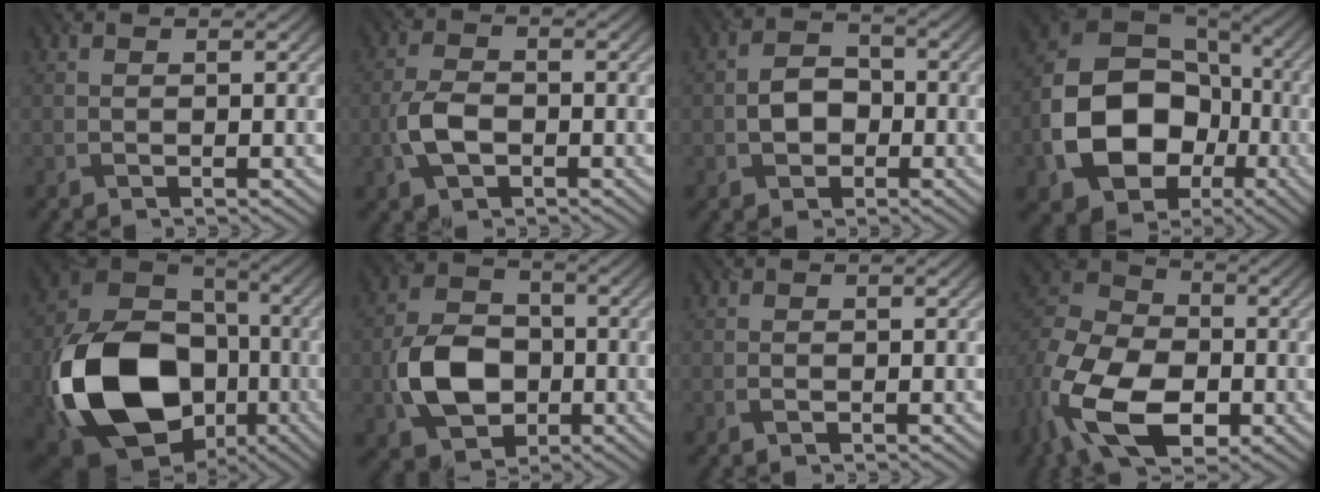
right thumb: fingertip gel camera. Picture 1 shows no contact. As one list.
[{"total": 4.6, "force": [-1.5, 2.8, 3.4], "torque": [-0.083, -0.002, -0.035]}, {"total": 4.1, "force": [-1.0, 3.2, 2.4], "torque": [-0.040, 0.001, -0.022]}, {"total": 16.4, "force": [-3.9, 12.4, 10.1], "torque": [-0.202, -0.032, -0.068]}, {"total": 20.2, "force": [-6.0, 14.7, 12.4], "torque": [-0.280, -0.057, -0.099]}, {"total": 9.2, "force": [-2.1, 6.8, 5.8], "torque": [-0.127, -0.005, -0.047]}, {"total": 0.6, "force": [-0.3, 0.3, 0.4], "torque": [-0.011, -0.002, -0.003]}, {"total": 16.8, "force": [-6.5, 10.4, 11.4], "torque": [-0.272, -0.039, -0.128]}]